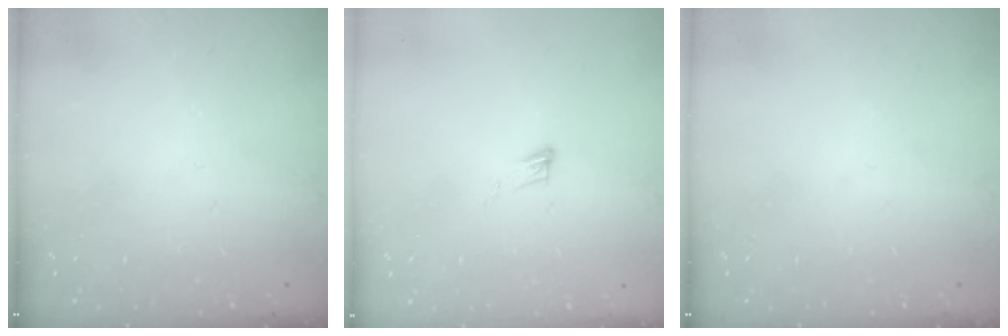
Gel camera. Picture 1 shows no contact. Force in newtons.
{"total": 3.8, "press": 3.8, "slide": 0.3}
{"total": 0.0}